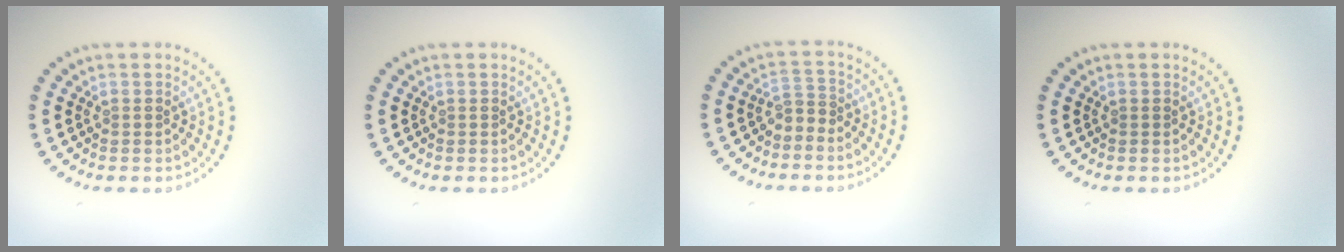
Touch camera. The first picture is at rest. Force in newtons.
{"total": 0.0}
{"total": 1.5, "press": 1.0, "slide": 1.1}
{"total": 0.0}